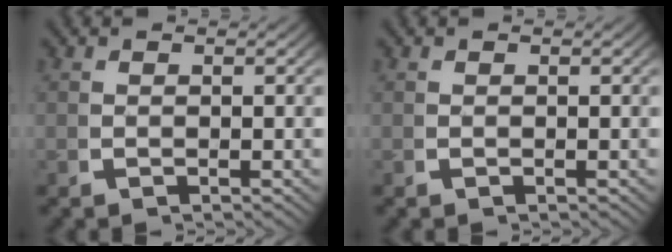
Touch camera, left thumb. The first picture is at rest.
{"total": 0.0}